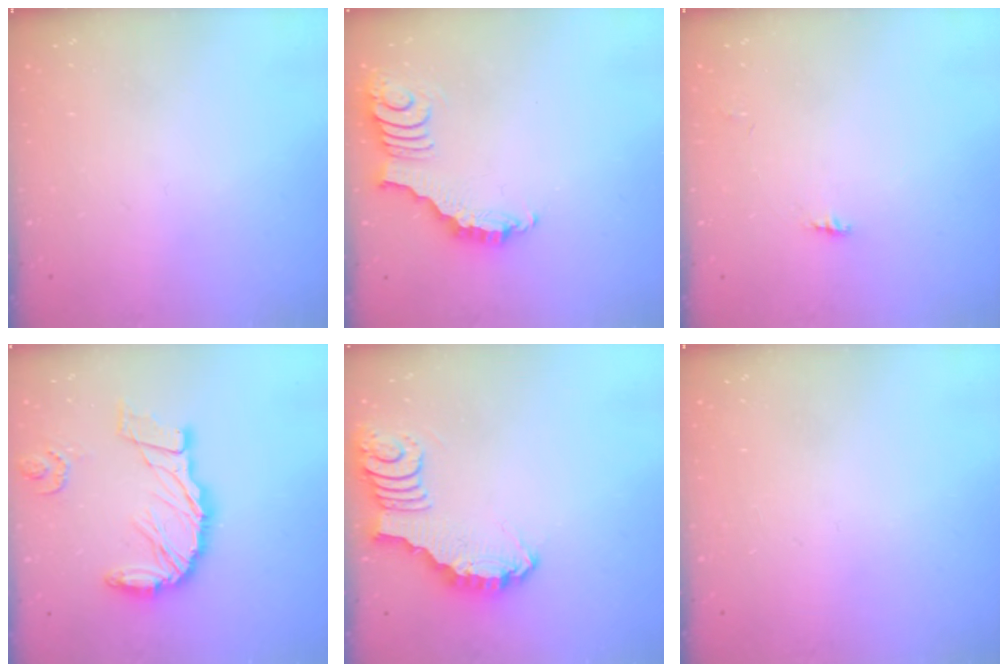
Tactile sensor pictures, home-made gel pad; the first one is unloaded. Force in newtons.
{"total": 3.0, "press": 3.0, "slide": 0.5}
{"total": 2.9, "press": 2.9, "slide": 0.3}
{"total": 16.6, "press": 16.4, "slide": 2.7}
{"total": 3.6, "press": 3.6, "slide": 0.1}
{"total": 0.0}